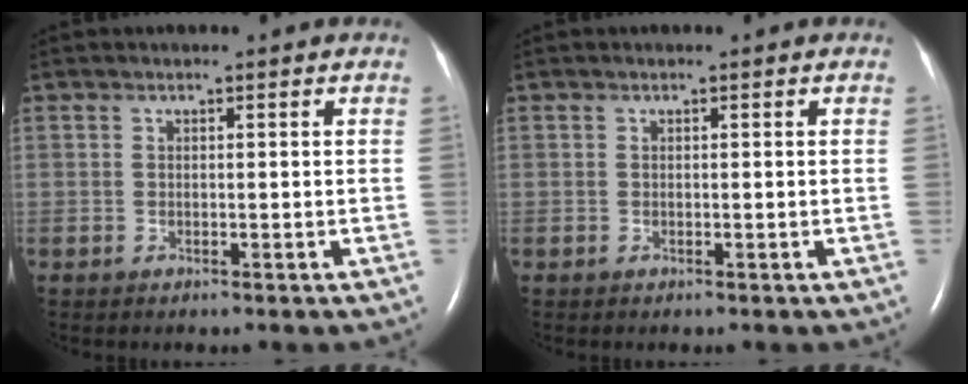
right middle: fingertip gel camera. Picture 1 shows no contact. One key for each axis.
{"total": 0.0}